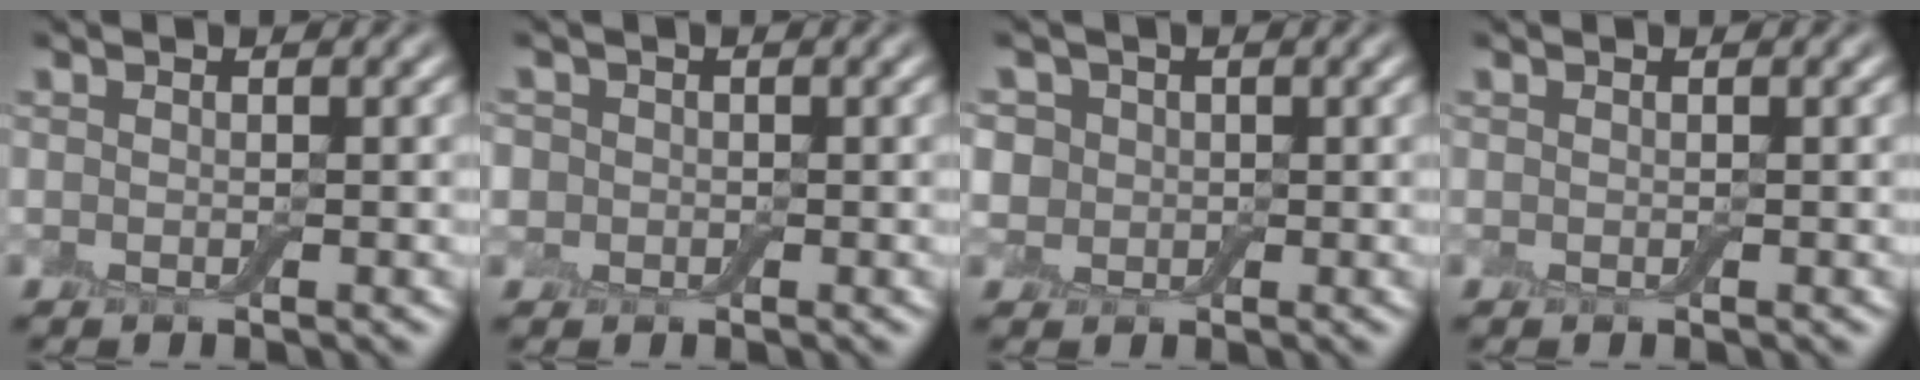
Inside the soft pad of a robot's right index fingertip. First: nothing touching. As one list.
[{"total": 2.4, "force": [0.3, 2.2, 0.8], "torque": [-0.007, 0.011, -0.017]}, {"total": 4.0, "force": [1.2, 3.5, 1.5], "torque": [-0.028, 0.014, 0.002]}, {"total": 0.0}]